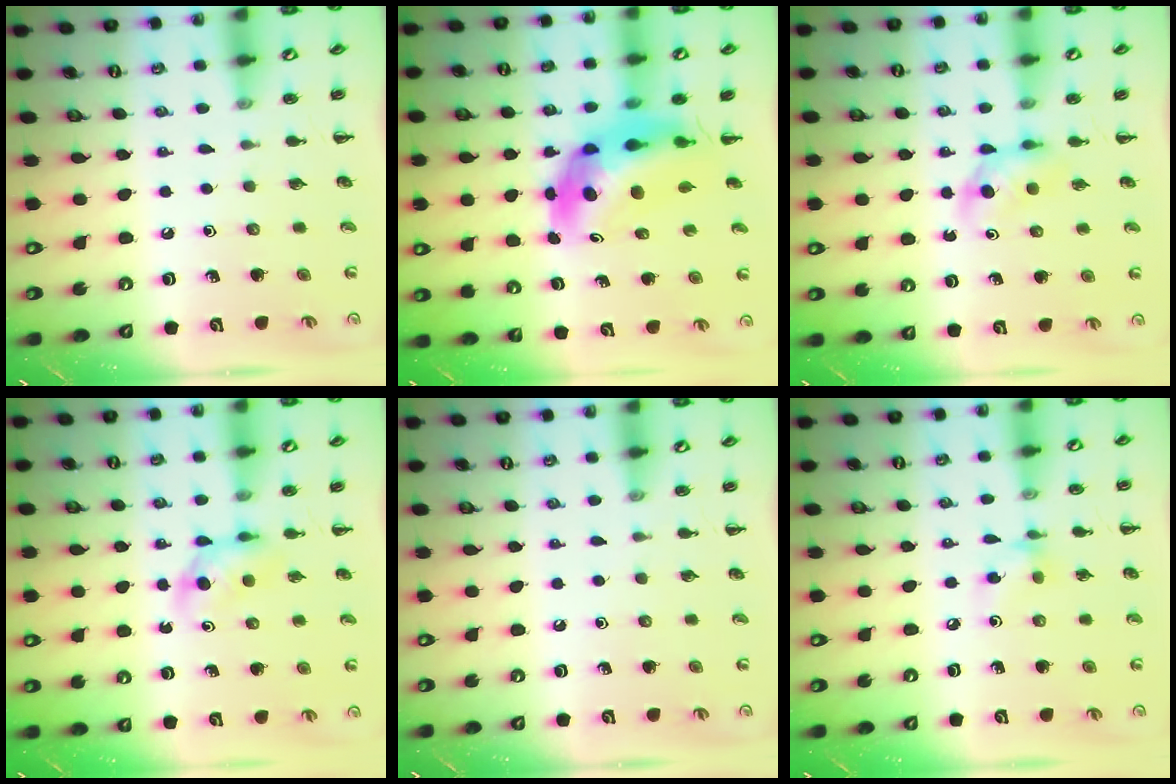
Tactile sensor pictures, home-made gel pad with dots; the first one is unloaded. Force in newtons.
{"total": 10.1, "press": 9.6, "slide": 3.3}
{"total": 3.6, "press": 3.2, "slide": 1.6}
{"total": 3.6, "press": 3.2, "slide": 1.6}
{"total": 0.0}
{"total": 5.9, "press": 5.7, "slide": 1.5}